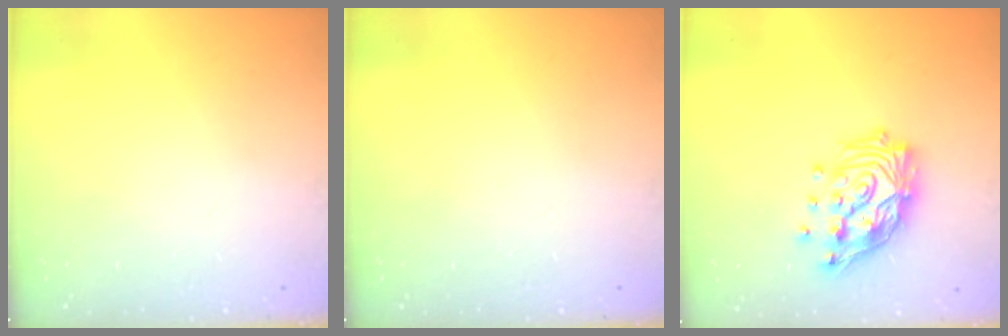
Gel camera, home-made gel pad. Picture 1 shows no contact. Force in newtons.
{"total": 0.0}
{"total": 16.7, "press": 16.6, "slide": 1.1}